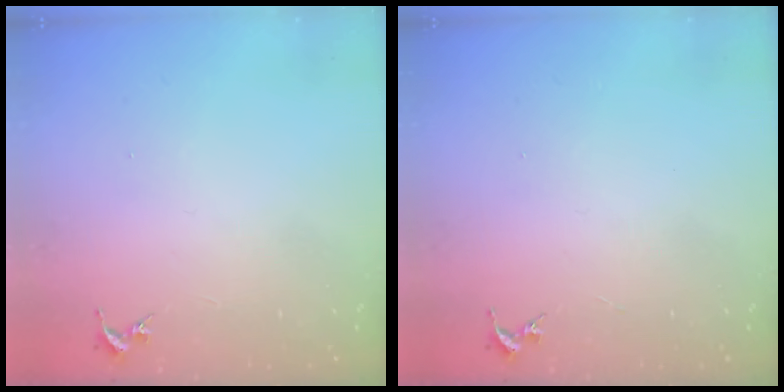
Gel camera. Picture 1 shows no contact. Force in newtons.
{"total": 0.0}